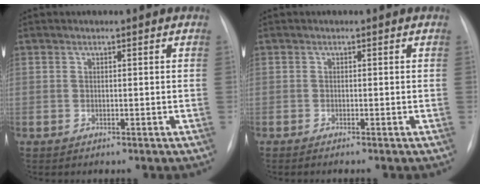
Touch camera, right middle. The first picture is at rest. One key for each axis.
{"total": 0.8, "fx": -0.6, "fy": -0.2, "fz": 0.5, "tx": -0.006, "ty": 0.001, "tz": -0.010}